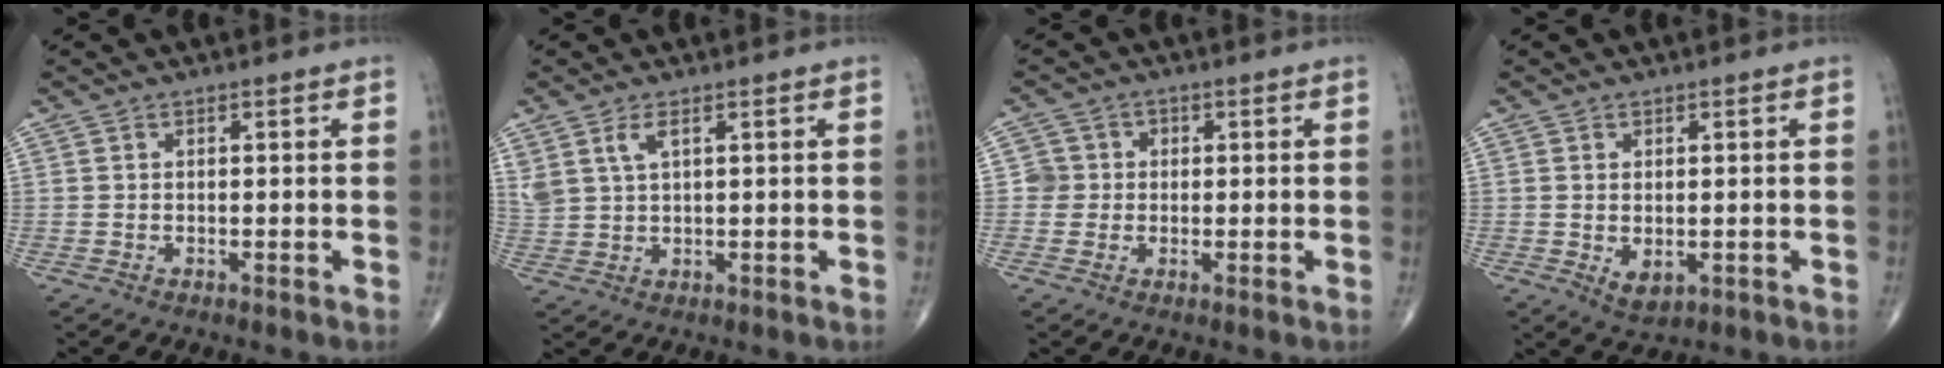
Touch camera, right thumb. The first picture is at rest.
{"total": 4.1, "force": [2.2, 1.7, 3.1], "torque": [-0.073, -0.003, 0.050]}
{"total": 3.4, "force": [0.0, 3.4, 0.1], "torque": [0.027, 0.010, -0.006]}
{"total": 3.4, "force": [-0.5, 2.1, 2.7], "torque": [-0.034, -0.005, 0.006]}